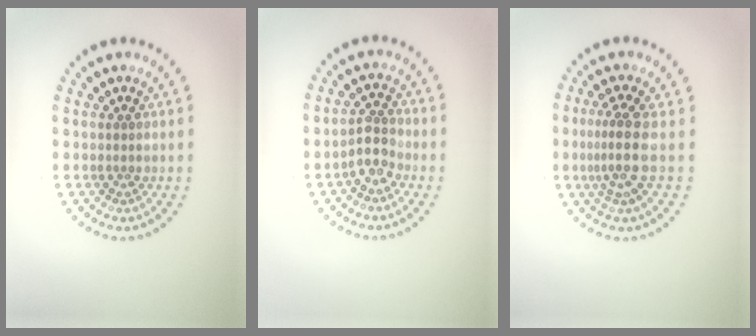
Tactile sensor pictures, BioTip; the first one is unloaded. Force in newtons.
{"total": 2.5, "press": 2.2, "slide": 1.2}
{"total": 3.0, "press": 2.1, "slide": 2.2}